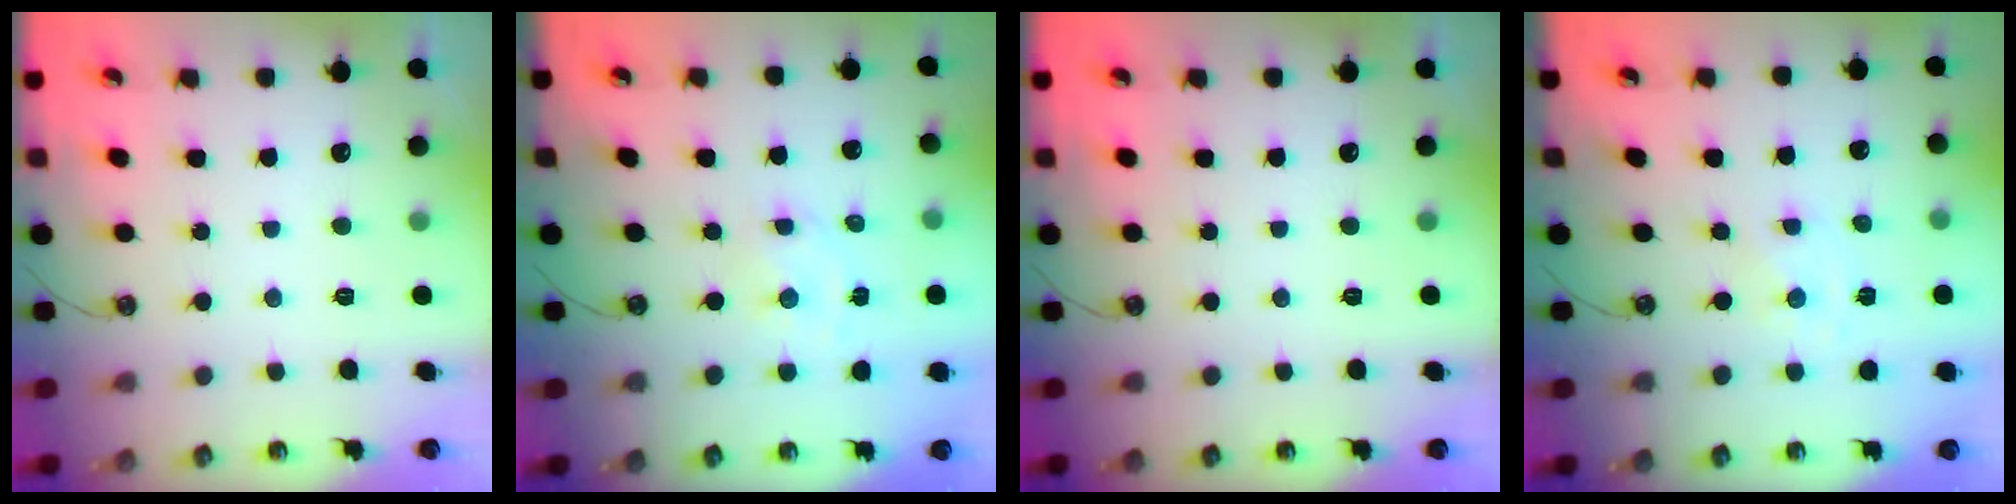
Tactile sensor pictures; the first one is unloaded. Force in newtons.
{"total": 1.6, "press": 1.6, "slide": 0.2}
{"total": 0.0}
{"total": 0.0}